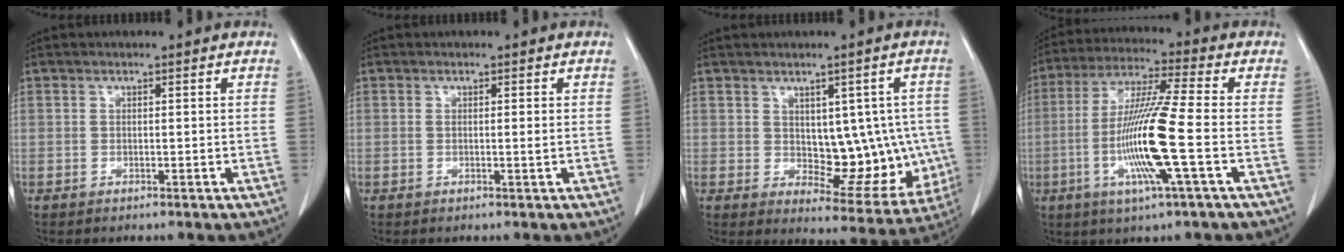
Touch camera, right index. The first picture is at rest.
{"total": 0.6, "force": [0.1, -0.1, 0.6], "torque": [-0.011, -0.002, 0.003]}
{"total": 11.6, "force": [0.4, 6.5, 9.6], "torque": [-0.101, 0.009, 0.029]}
{"total": 13.7, "force": [-3.1, -0.6, 13.3], "torque": [-0.272, -0.012, -0.066]}